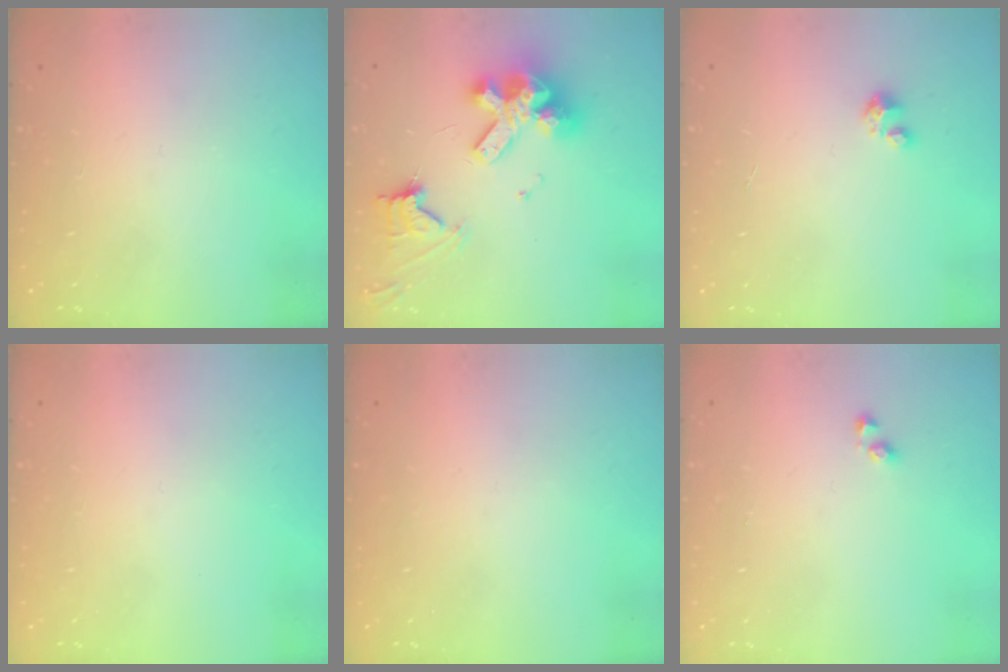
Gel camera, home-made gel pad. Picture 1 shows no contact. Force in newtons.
{"total": 15.7, "press": 15.6, "slide": 1.7}
{"total": 1.8, "press": 1.8, "slide": 0.1}
{"total": 0.0}
{"total": 0.0}
{"total": 2.9, "press": 2.7, "slide": 1.1}